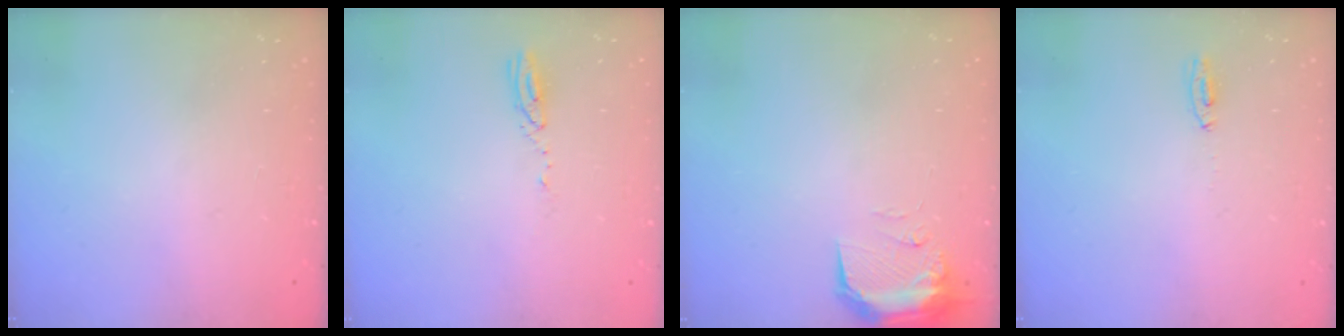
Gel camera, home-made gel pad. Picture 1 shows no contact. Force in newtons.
{"total": 3.4, "press": 3.4, "slide": 0.3}
{"total": 8.8, "press": 8.6, "slide": 1.6}
{"total": 3.4, "press": 3.0, "slide": 1.6}